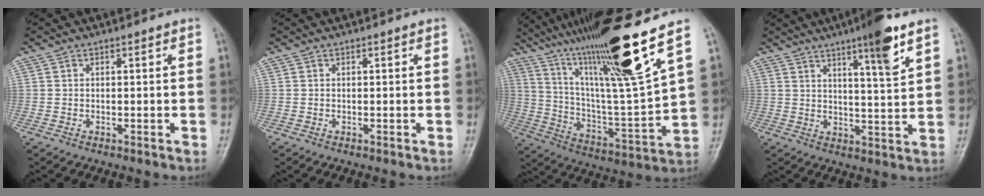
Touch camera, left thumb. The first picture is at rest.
{"total": 0.0}
{"total": 24.7, "force": [15.9, 1.6, 18.8], "torque": [-0.310, -0.065, 0.286]}
{"total": 9.6, "force": [5.8, 1.0, 7.6], "torque": [-0.109, -0.033, 0.086]}